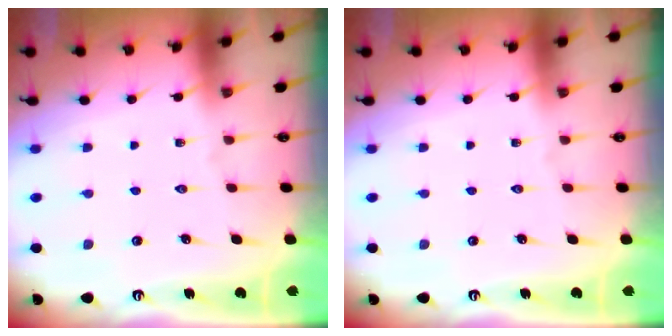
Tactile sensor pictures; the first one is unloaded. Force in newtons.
{"total": 0.0}